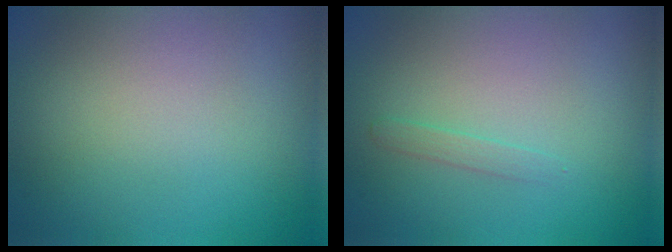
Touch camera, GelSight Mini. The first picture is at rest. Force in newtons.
{"total": 0.8, "press": 0.8, "slide": 0.0}